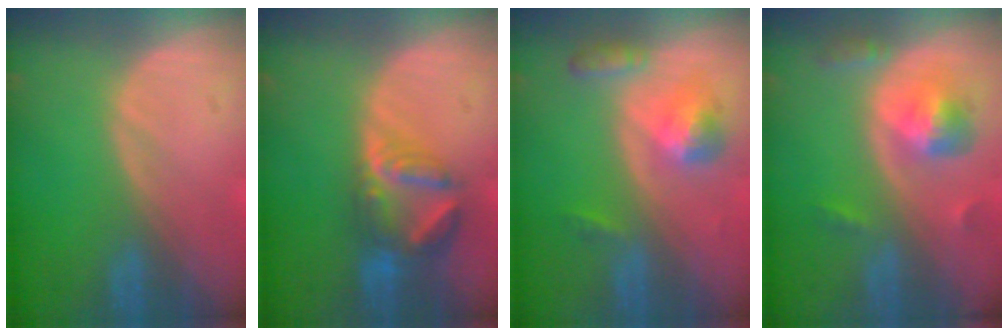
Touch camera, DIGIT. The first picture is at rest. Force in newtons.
{"total": 6.9, "press": 6.4, "slide": 2.5}
{"total": 5.6, "press": 5.1, "slide": 2.3}
{"total": 5.7, "press": 5.2, "slide": 2.4}